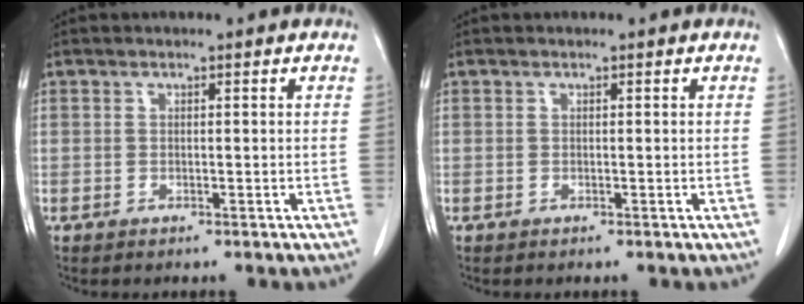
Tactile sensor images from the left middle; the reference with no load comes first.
{"total": 0.0}